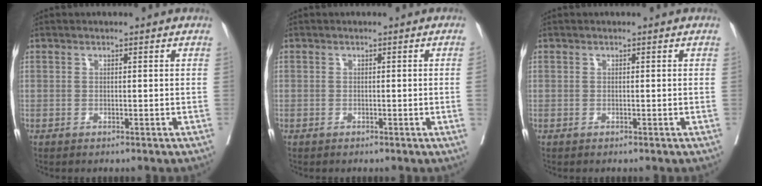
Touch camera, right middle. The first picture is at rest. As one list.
[{"total": 0.8, "force": [-0.1, -0.3, 0.7], "torque": [-0.008, 0.000, -0.001]}, {"total": 0.0}]